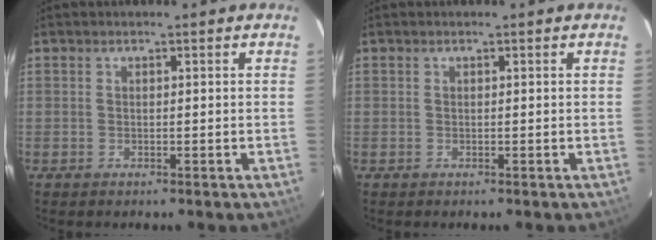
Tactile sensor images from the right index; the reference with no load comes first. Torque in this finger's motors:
{"motor_torque": [0.22, 0.20, 0.05, 0.02]}